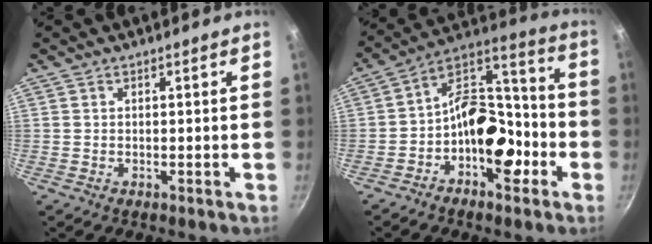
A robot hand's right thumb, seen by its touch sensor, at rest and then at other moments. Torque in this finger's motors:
{"motor_torque": [1.80, 1.71, 1.33, -0.83, 0.36]}